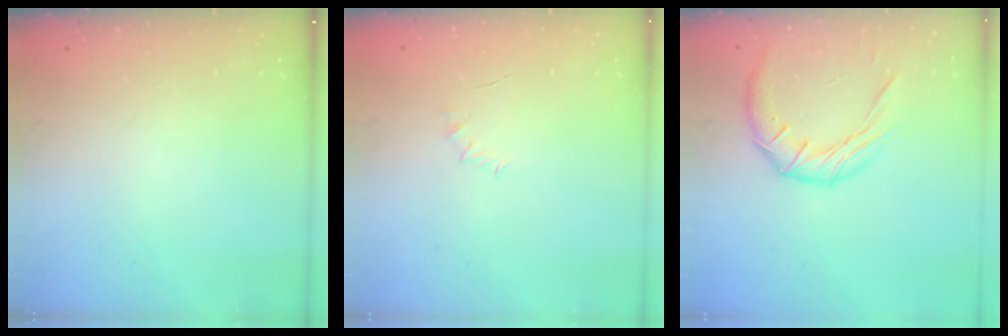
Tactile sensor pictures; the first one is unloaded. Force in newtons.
{"total": 4.1, "press": 3.9, "slide": 1.3}
{"total": 11.5, "press": 11.5, "slide": 0.8}